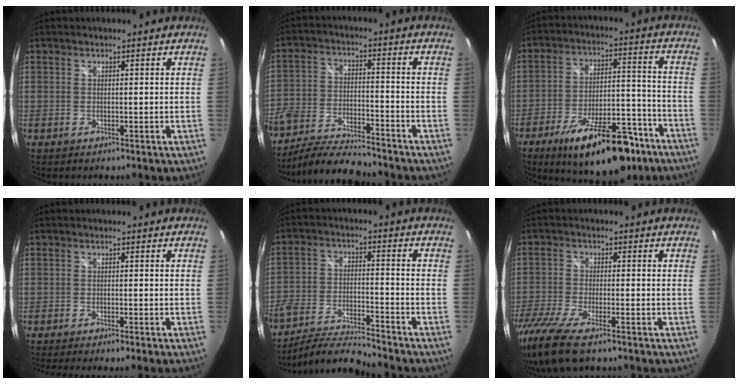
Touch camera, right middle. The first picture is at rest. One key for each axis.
{"total": 13.5, "fx": -11.4, "fy": 3.3, "fz": 6.3, "tx": -0.140, "ty": -0.024, "tz": -0.205}
{"total": 21.0, "fx": -14.2, "fy": 7.7, "fz": 13.5, "tx": -0.213, "ty": -0.006, "tz": -0.200}
{"total": 5.0, "fx": -4.3, "fy": -0.8, "fz": 2.4, "tx": -0.047, "ty": -0.017, "tz": -0.067}
{"total": 10.7, "fx": -9.9, "fy": 0.4, "fz": 4.0, "tx": -0.080, "ty": -0.016, "tz": -0.188}
{"total": 13.4, "fx": -9.7, "fy": 3.6, "fz": 8.6, "tx": -0.197, "ty": -0.057, "tz": -0.181}